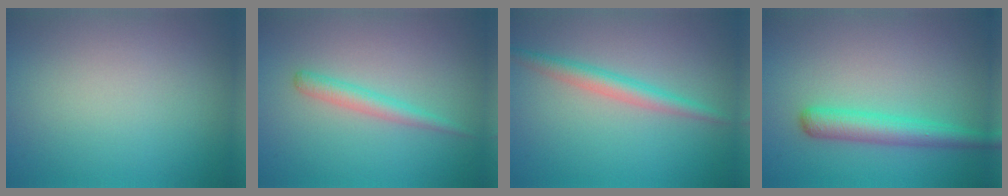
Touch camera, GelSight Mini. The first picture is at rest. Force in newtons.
{"total": 1.9, "press": 1.8, "slide": 0.1}
{"total": 2.5, "press": 2.5, "slide": 0.1}
{"total": 3.4, "press": 3.4, "slide": 0.2}